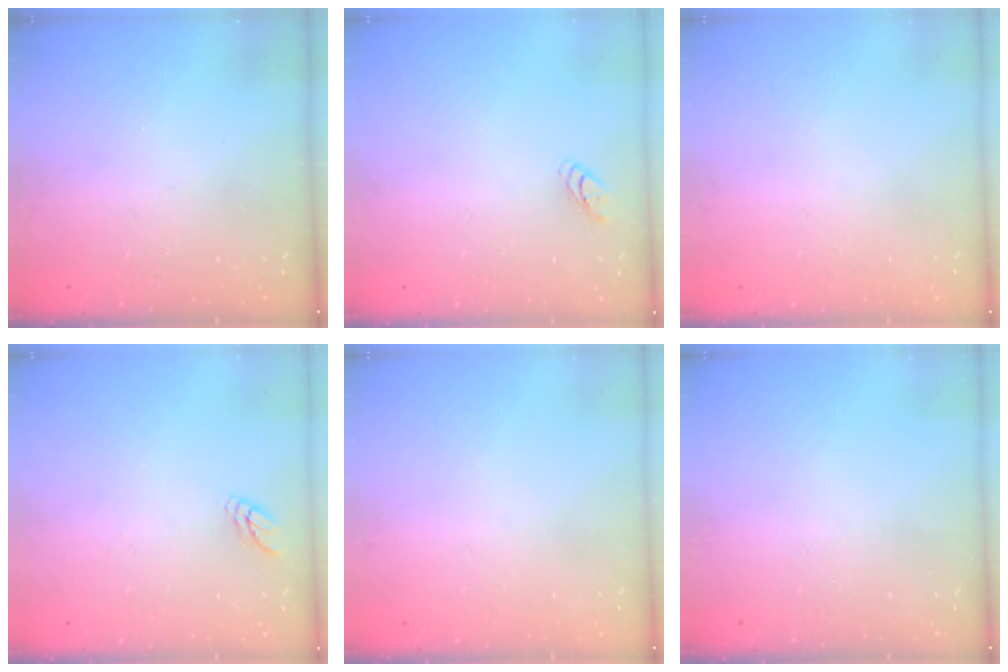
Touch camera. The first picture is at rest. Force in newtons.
{"total": 2.8, "press": 2.8, "slide": 0.3}
{"total": 0.0}
{"total": 4.6, "press": 4.6, "slide": 0.4}
{"total": 0.0}
{"total": 0.0}